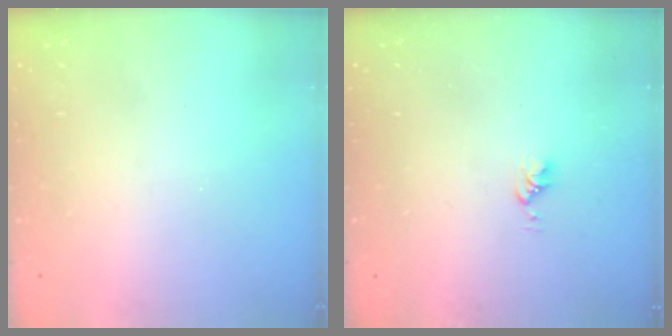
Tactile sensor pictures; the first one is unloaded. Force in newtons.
{"total": 3.0, "press": 3.0, "slide": 0.4}